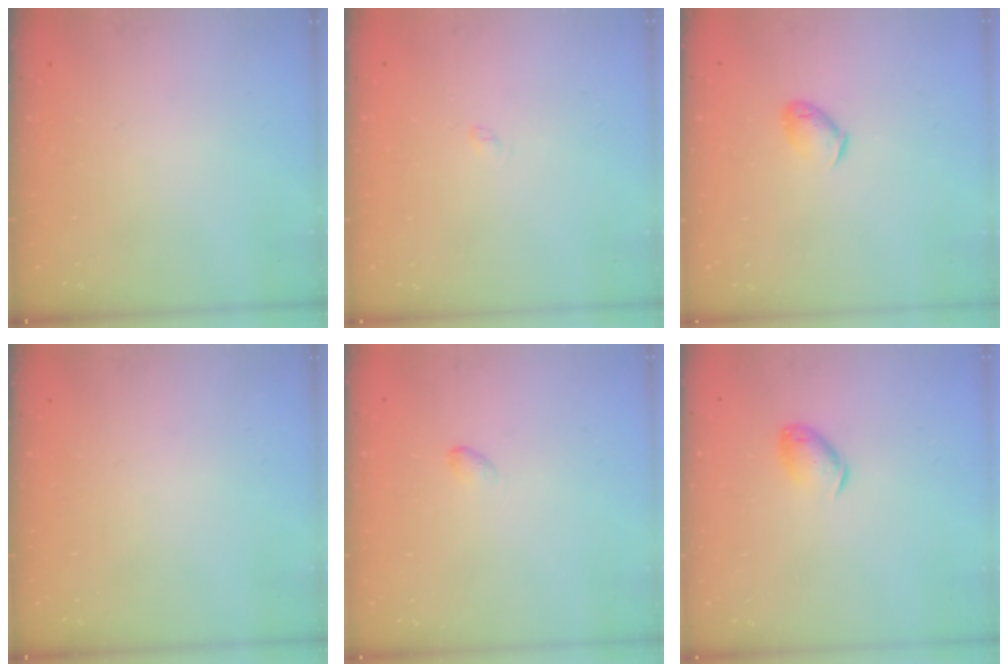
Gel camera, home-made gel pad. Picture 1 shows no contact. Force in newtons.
{"total": 1.9, "press": 1.9, "slide": 0.3}
{"total": 4.4, "press": 4.4, "slide": 0.7}
{"total": 0.0}
{"total": 2.7, "press": 2.6, "slide": 0.5}
{"total": 8.3, "press": 8.2, "slide": 0.7}